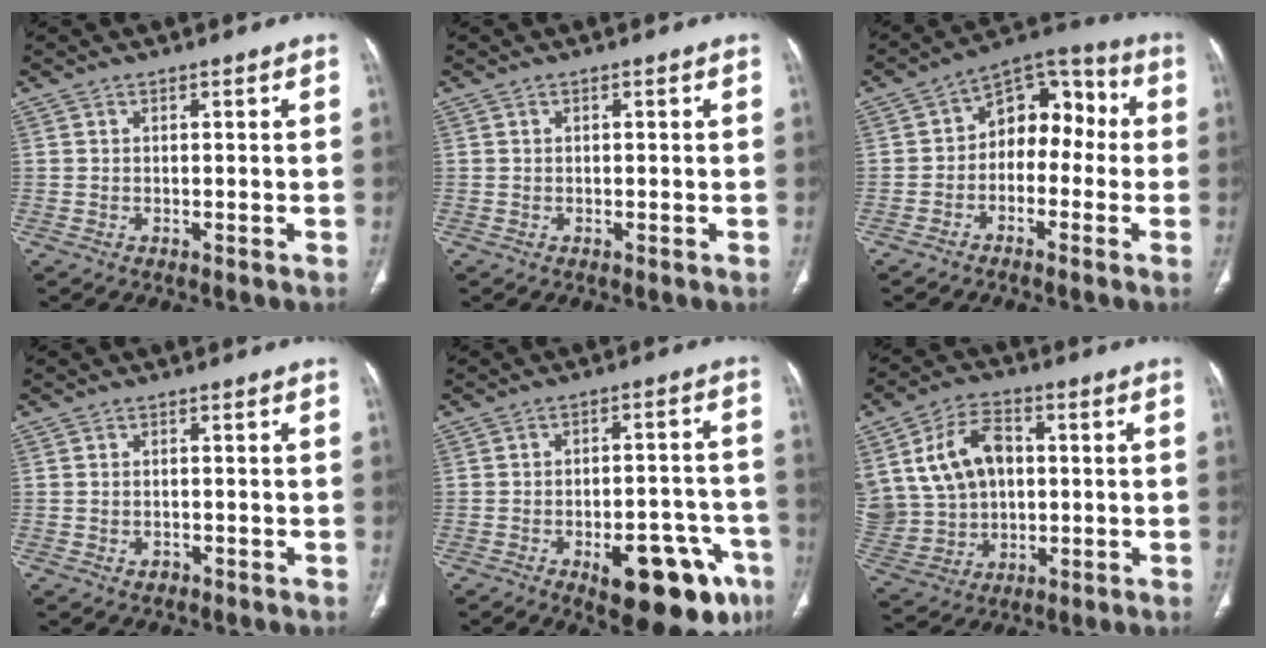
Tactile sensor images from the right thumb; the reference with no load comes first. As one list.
[{"total": 0.0}, {"total": 10.9, "force": [-0.8, 7.6, 7.7], "torque": [-0.064, 0.051, -0.032]}, {"total": 1.3, "force": [-0.5, 1.0, 0.6], "torque": [-0.009, 0.006, -0.003]}, {"total": 18.0, "force": [-8.8, 7.4, 13.9], "torque": [-0.115, 0.045, -0.102]}, {"total": 19.0, "force": [3.7, 14.4, 11.8], "torque": [-0.233, 0.018, 0.089]}]